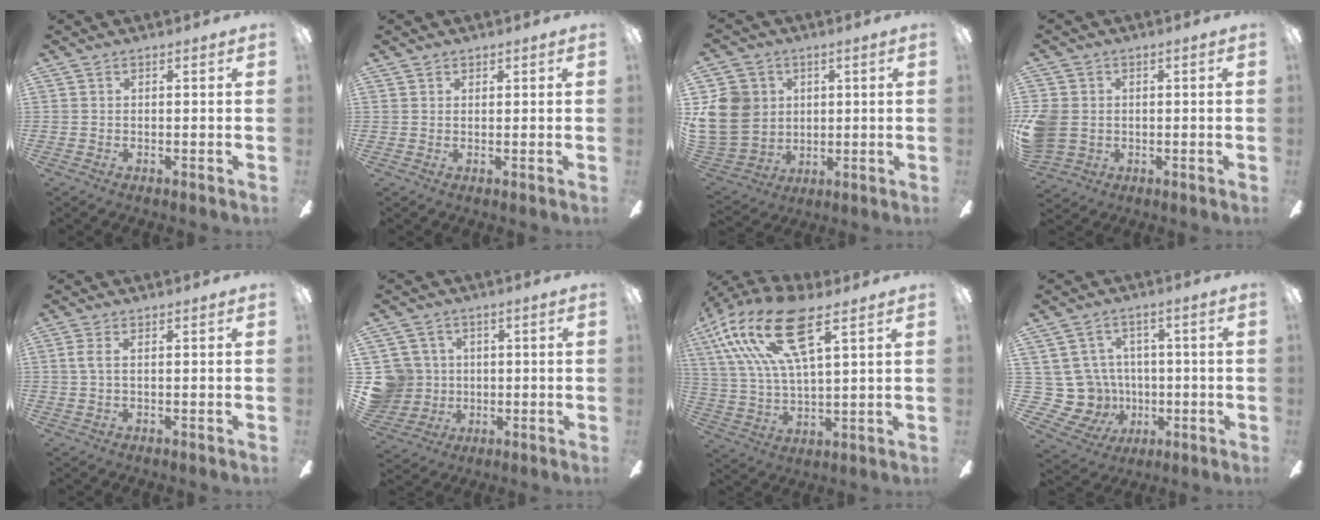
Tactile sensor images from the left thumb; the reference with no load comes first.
{"total": 1.1, "force": [1.0, 0.4, -0.1], "torque": [0.001, -0.001, 0.020]}
{"total": 14.0, "force": [2.4, 12.8, 5.2], "torque": [-0.133, 0.003, 0.053]}
{"total": 7.0, "force": [-0.1, 6.3, 3.2], "torque": [-0.082, 0.012, 0.001]}
{"total": 2.5, "force": [0.2, 0.7, 2.4], "torque": [-0.046, 0.004, 0.002]}
{"total": 9.3, "force": [0.8, 9.1, 1.7], "torque": [-0.072, 0.000, 0.025]}
{"total": 20.8, "force": [11.3, 7.1, 15.9], "torque": [-0.326, -0.039, 0.189]}
{"total": 12.8, "force": [-0.7, 12.1, 4.2], "torque": [-0.131, -0.005, 0.002]}